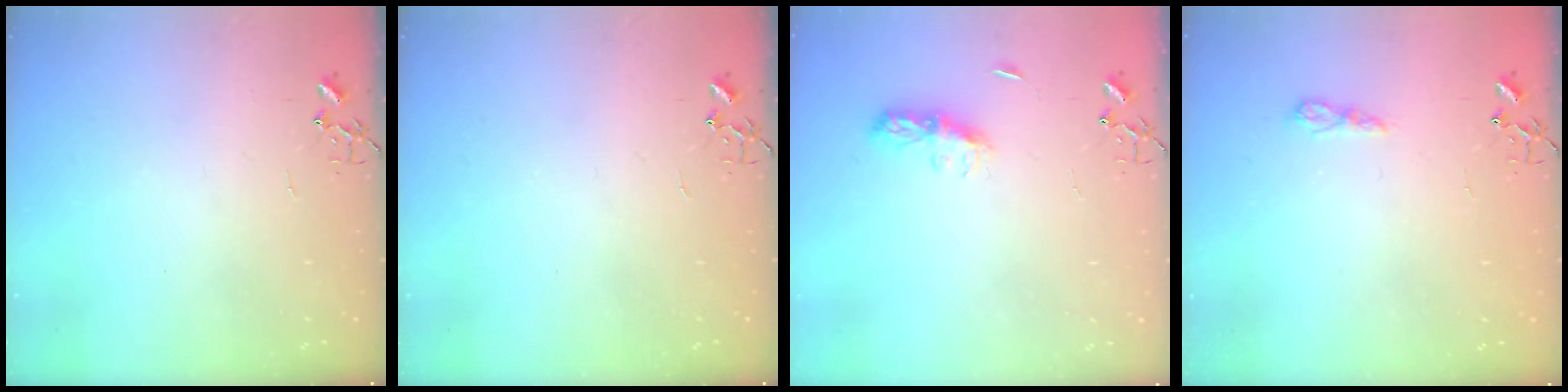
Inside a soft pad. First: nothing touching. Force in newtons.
{"total": 0.0}
{"total": 7.4, "press": 7.4, "slide": 0.4}
{"total": 5.5, "press": 5.5, "slide": 0.6}